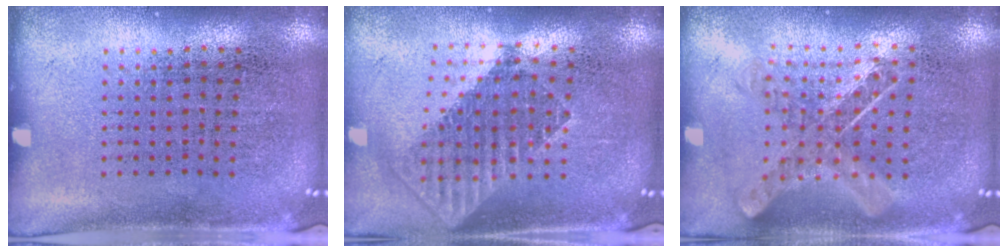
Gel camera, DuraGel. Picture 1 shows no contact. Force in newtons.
{"total": 1.8, "press": 1.5, "slide": 1.0}
{"total": 0.9, "press": 0.9, "slide": 0.0}